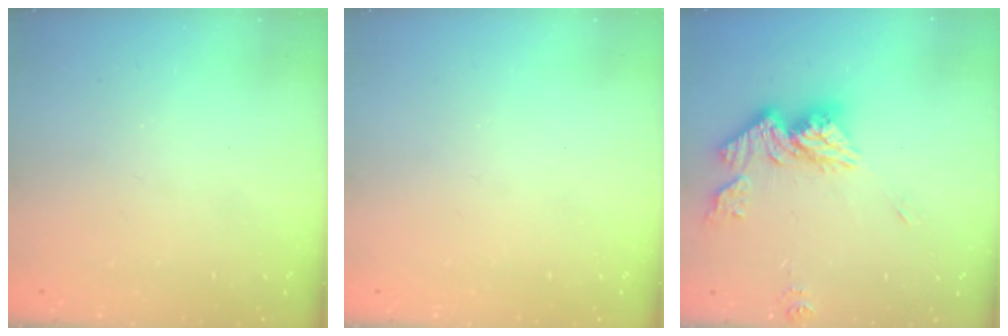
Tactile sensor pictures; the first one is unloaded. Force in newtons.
{"total": 0.0}
{"total": 14.8, "press": 14.7, "slide": 1.6}